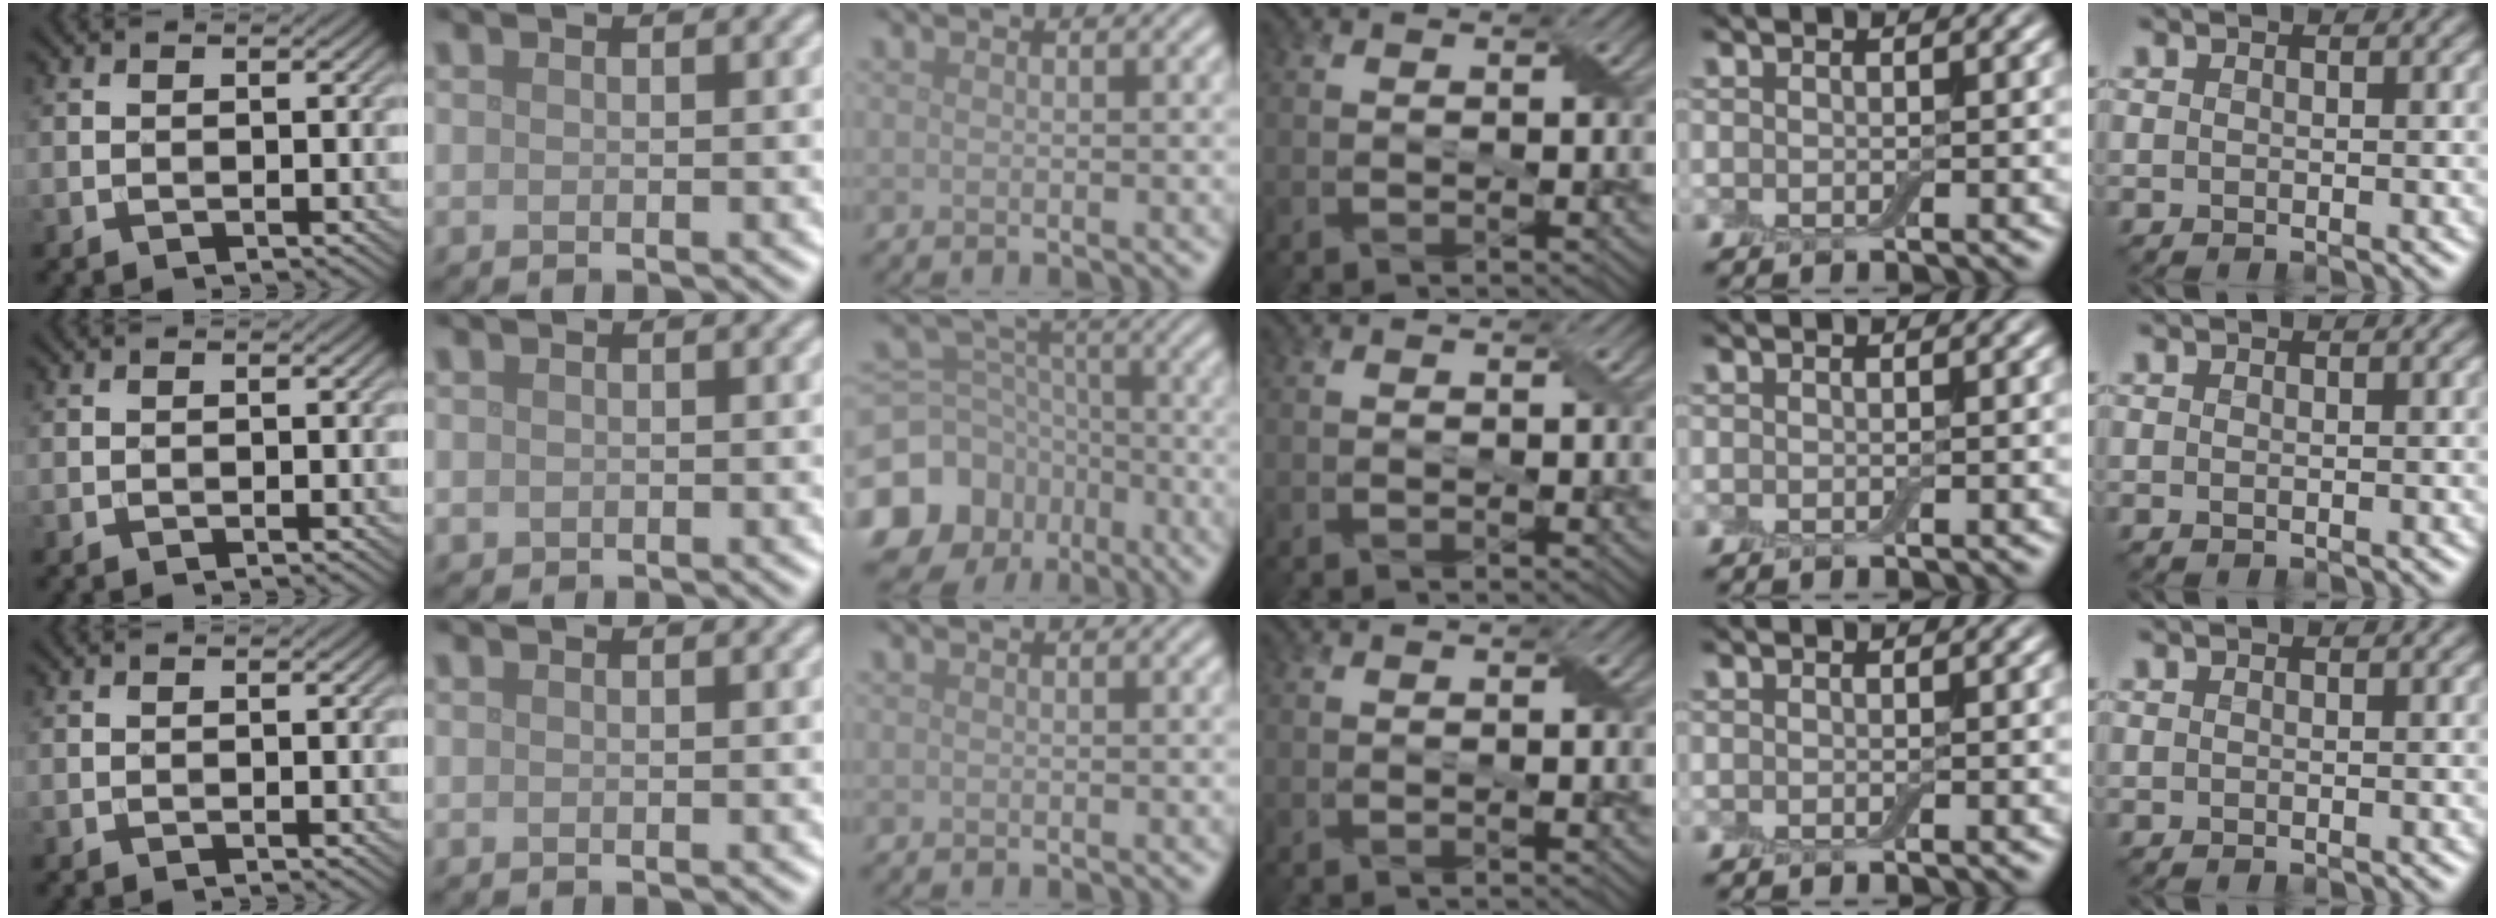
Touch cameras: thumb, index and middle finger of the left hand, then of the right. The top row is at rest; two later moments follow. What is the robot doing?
{"motion": "fold", "object": "cloth"}